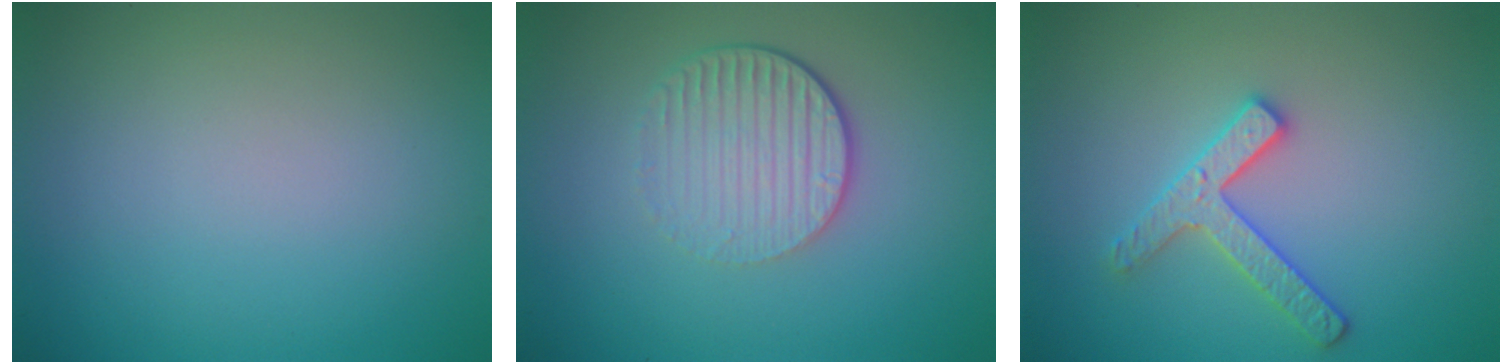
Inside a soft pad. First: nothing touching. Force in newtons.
{"total": 4.3, "press": 2.8, "slide": 3.2}
{"total": 2.6, "press": 2.6, "slide": 0.4}